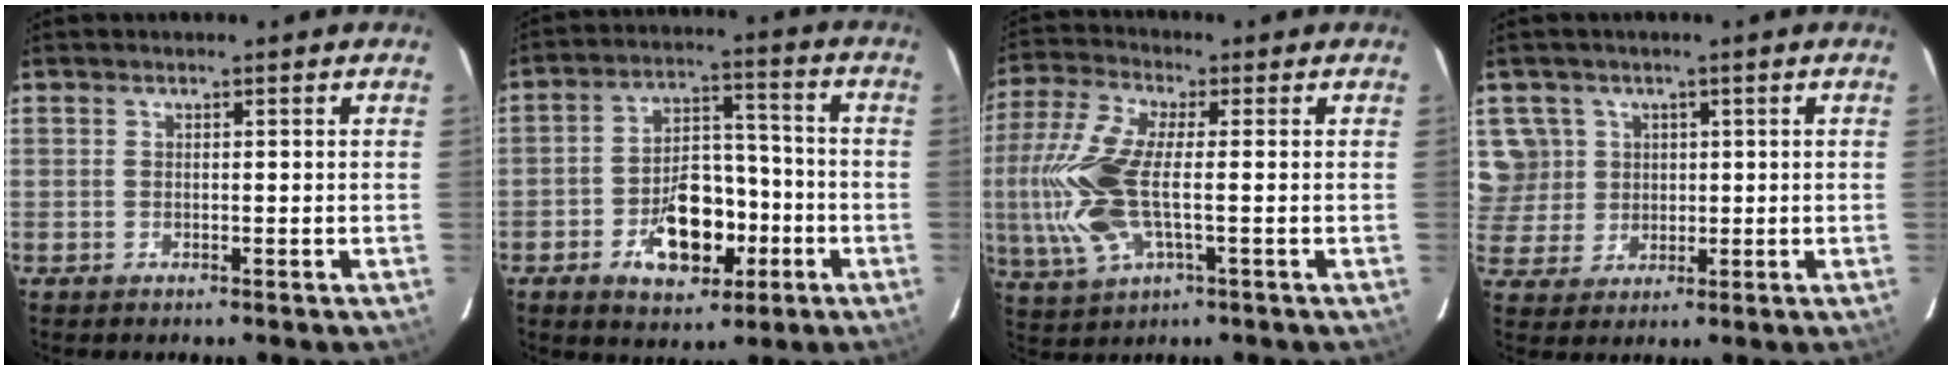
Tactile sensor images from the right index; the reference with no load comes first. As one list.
[{"total": 12.7, "force": [-5.1, 7.6, 8.8], "torque": [-0.161, 0.023, -0.065]}, {"total": 15.4, "force": [-1.5, 5.9, 14.1], "torque": [-0.314, -0.003, -0.029]}, {"total": 6.6, "force": [1.8, 6.3, 0.6], "torque": [-0.012, 0.008, 0.042]}]